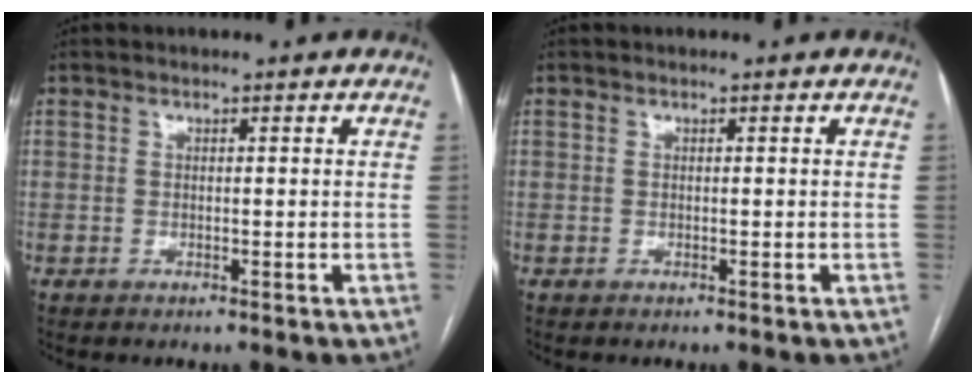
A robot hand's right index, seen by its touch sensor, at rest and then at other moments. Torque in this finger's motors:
{"motor_torque": [0.00, 0.00, 0.00, 0.00]}